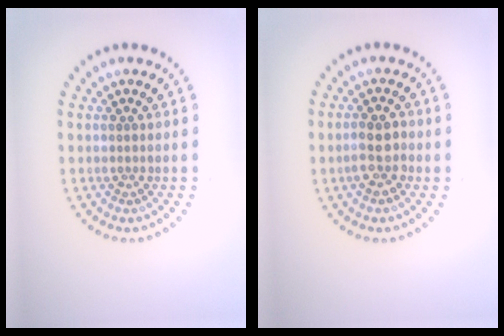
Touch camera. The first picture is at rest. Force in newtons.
{"total": 2.7, "press": 2.5, "slide": 0.9}